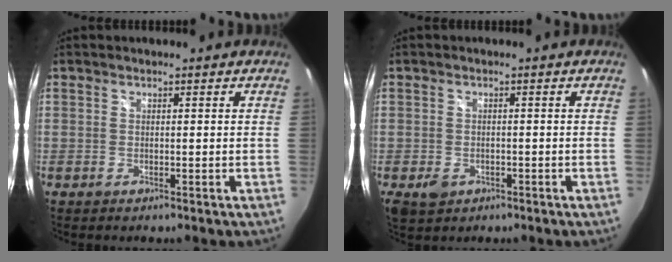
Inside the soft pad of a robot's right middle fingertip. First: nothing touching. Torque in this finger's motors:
{"motor_torque": [0.59, -0.66, 0.00, 0.04]}